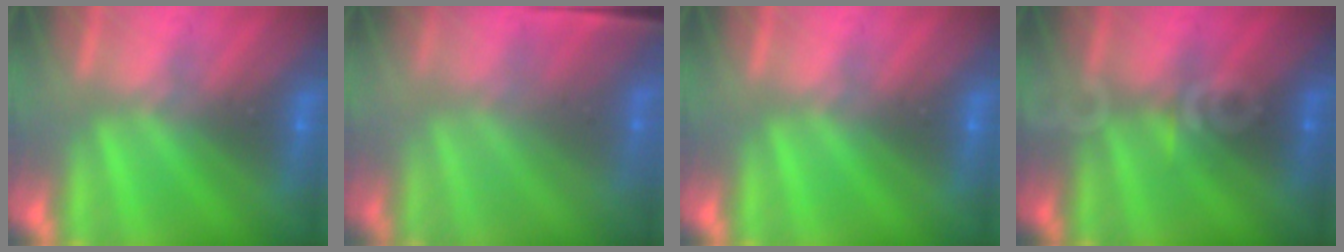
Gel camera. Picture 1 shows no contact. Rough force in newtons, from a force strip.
{"total": 1.1}
{"total": 0.0}
{"total": 3.2}